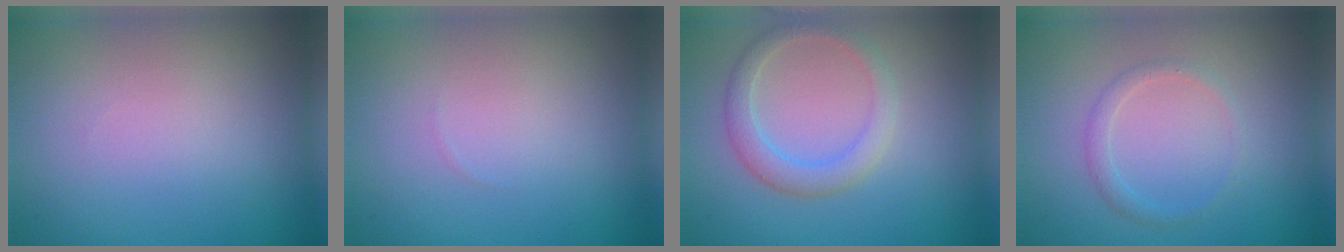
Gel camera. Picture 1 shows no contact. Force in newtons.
{"total": 0.0}
{"total": 2.7, "press": 2.7, "slide": 0.0}
{"total": 1.3, "press": 1.3, "slide": 0.0}